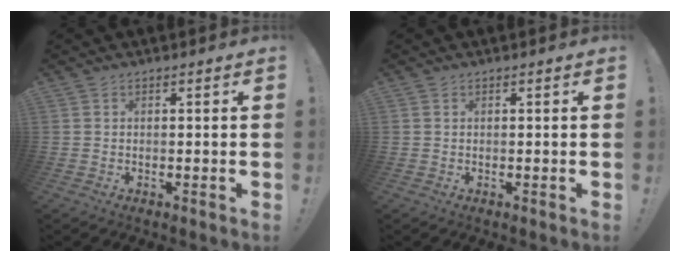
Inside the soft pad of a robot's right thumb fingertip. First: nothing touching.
{"total": 0.0}